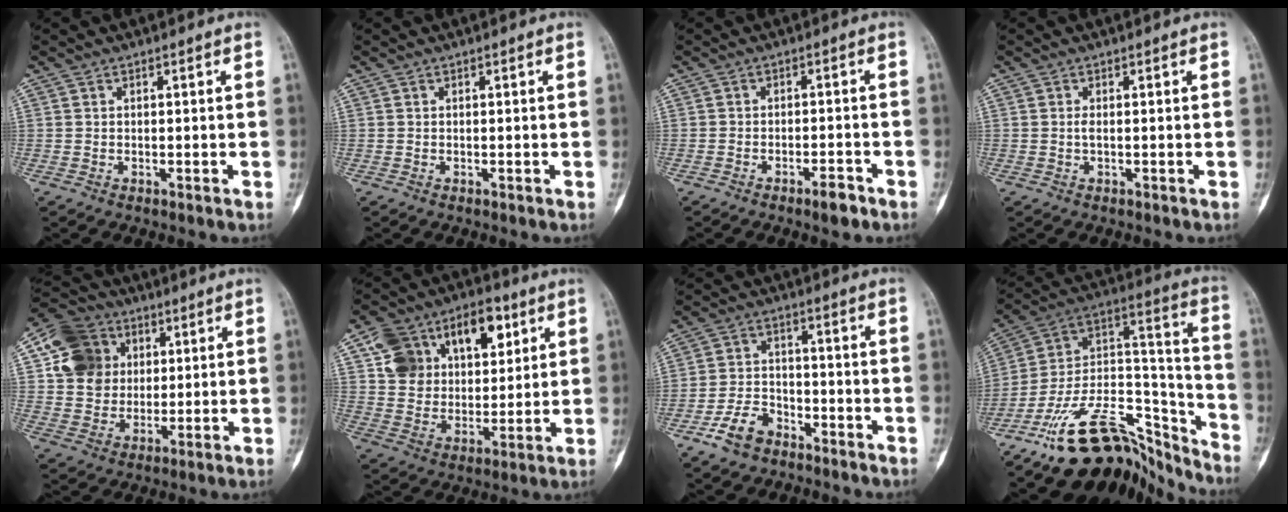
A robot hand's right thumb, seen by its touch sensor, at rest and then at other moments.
{"total": 0.0}
{"total": 3.4, "force": [-2.3, 1.0, 2.3], "torque": [-0.034, 0.014, -0.037]}
{"total": 0.7, "force": [0.0, 0.2, 0.6], "torque": [-0.016, -0.001, 0.000]}
{"total": 14.1, "force": [3.9, 12.3, 5.7], "torque": [-0.080, 0.002, 0.068]}
{"total": 18.5, "force": [7.5, 12.7, 11.1], "torque": [-0.140, -0.001, 0.134]}
{"total": 7.1, "force": [-4.7, 4.1, 3.3], "torque": [-0.057, 0.031, -0.089]}
{"total": 23.9, "force": [-18.1, 10.7, 11.5], "torque": [-0.160, 0.133, -0.308]}